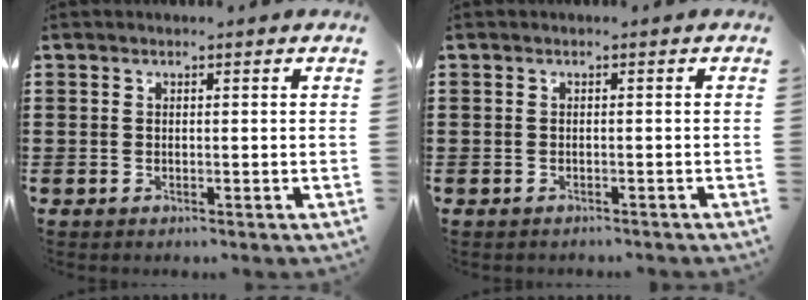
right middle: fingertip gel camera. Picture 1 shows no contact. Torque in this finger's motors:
{"motor_torque": [0.78, -0.04, 0.02, -0.02]}